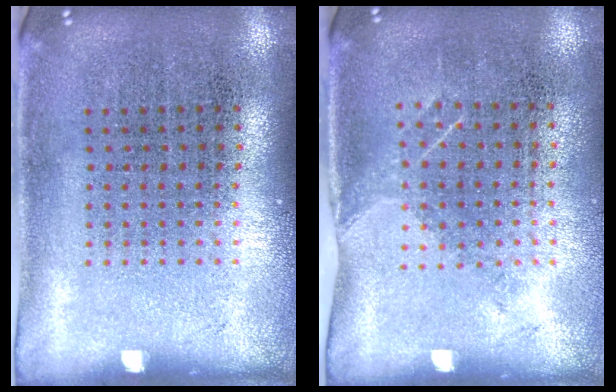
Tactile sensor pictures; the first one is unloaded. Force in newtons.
{"total": 1.1, "press": 0.8, "slide": 0.7}